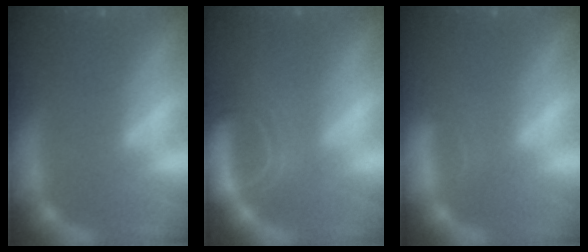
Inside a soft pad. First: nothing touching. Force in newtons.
{"total": 7.0}
{"total": 1.4}